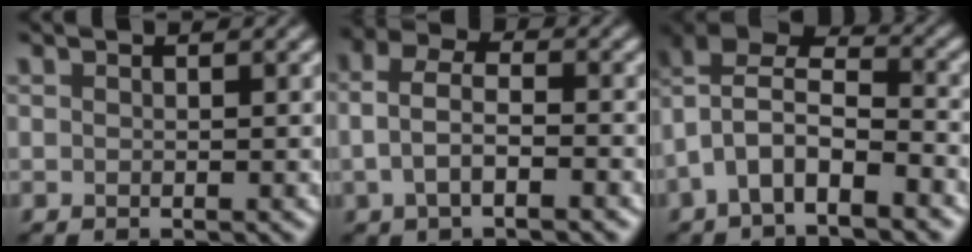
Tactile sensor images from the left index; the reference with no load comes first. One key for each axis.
{"total": 3.6, "fx": -1.0, "fy": 1.6, "fz": 3.1, "tx": -0.066, "ty": 0.006, "tz": -0.026}
{"total": 6.8, "fx": -2.9, "fy": 3.2, "fz": 5.2, "tx": -0.089, "ty": 0.015, "tz": -0.063}